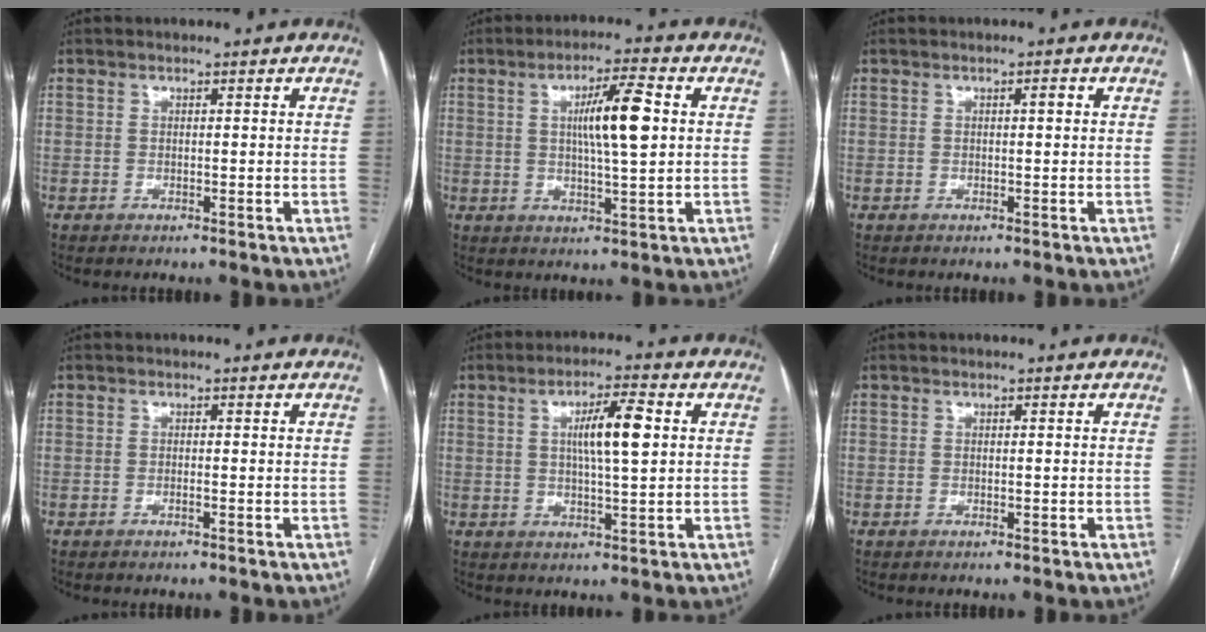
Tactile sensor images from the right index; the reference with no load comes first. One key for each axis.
{"total": 8.7, "fx": 1.5, "fy": 0.7, "fz": 8.5, "tx": -0.146, "ty": 0.005, "tz": 0.024}
{"total": 0.9, "fx": 0.2, "fy": 0.2, "fz": 0.9, "tx": -0.012, "ty": 0.003, "tz": 0.001}
{"total": 0.5, "fx": -0.2, "fy": 0.0, "fz": 0.4, "tx": -0.010, "ty": -0.001, "tz": -0.004}
{"total": 7.4, "fx": 1.5, "fy": 0.8, "fz": 7.2, "tx": -0.125, "ty": 0.007, "tz": 0.025}
{"total": 0.0}